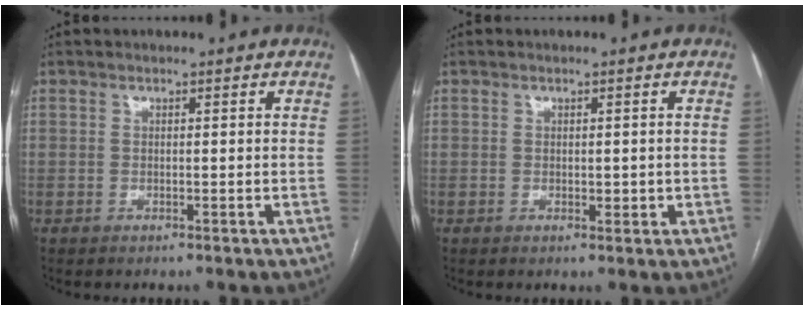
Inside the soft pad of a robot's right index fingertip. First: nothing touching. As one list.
[{"total": 1.7, "force": [-0.2, 0.9, 1.4], "torque": [-0.017, -0.001, 0.002]}]